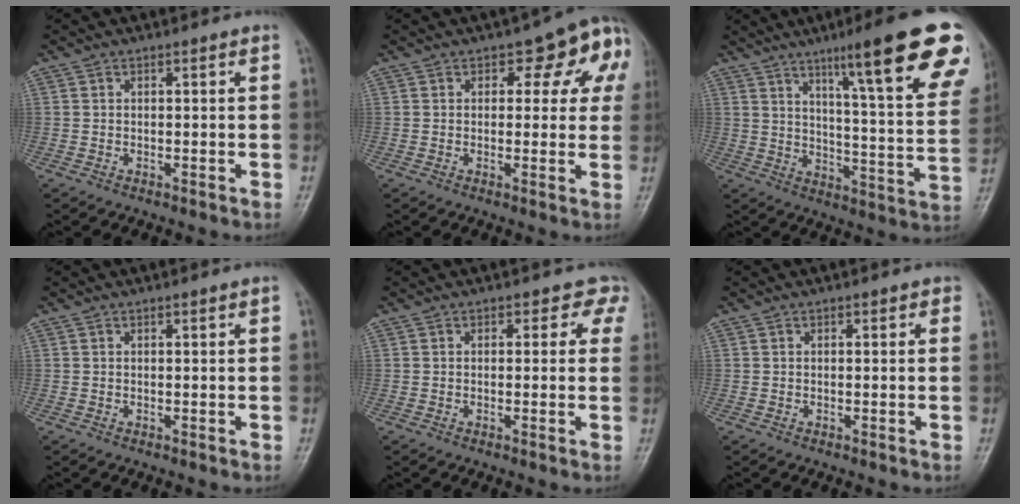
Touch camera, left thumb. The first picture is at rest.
{"total": 8.7, "force": [3.7, 5.2, 5.9], "torque": [-0.015, -0.003, 0.036]}
{"total": 23.7, "force": [13.7, 3.4, 19.1], "torque": [-0.236, -0.047, 0.190]}
{"total": 0.5, "force": [0.2, 0.1, 0.5], "torque": [-0.008, 0.001, 0.003]}
{"total": 3.9, "force": [2.0, 2.8, 1.8], "torque": [0.021, -0.004, 0.007]}
{"total": 1.3, "force": [0.5, 0.7, 1.0], "torque": [-0.008, 0.001, 0.004]}